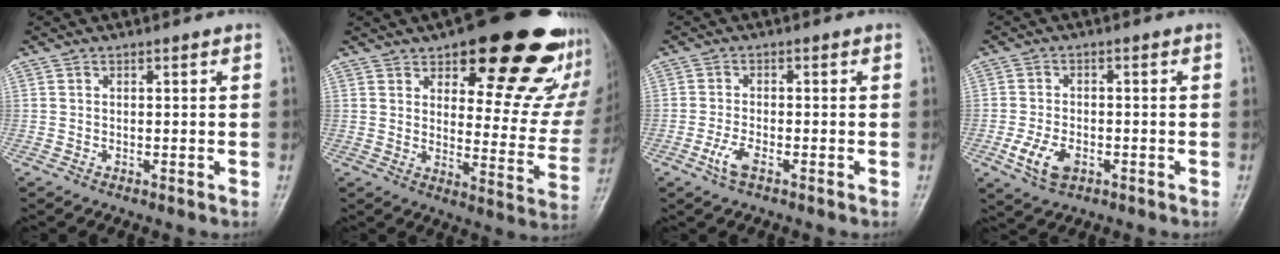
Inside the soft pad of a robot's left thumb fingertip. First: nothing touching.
{"total": 24.6, "force": [15.7, 9.6, 16.3], "torque": [-0.159, -0.074, 0.202]}
{"total": 3.4, "force": [-1.8, 1.3, 2.6], "torque": [-0.062, 0.007, -0.036]}
{"total": 6.2, "force": [-2.4, 3.8, 4.3], "torque": [-0.083, 0.002, -0.041]}